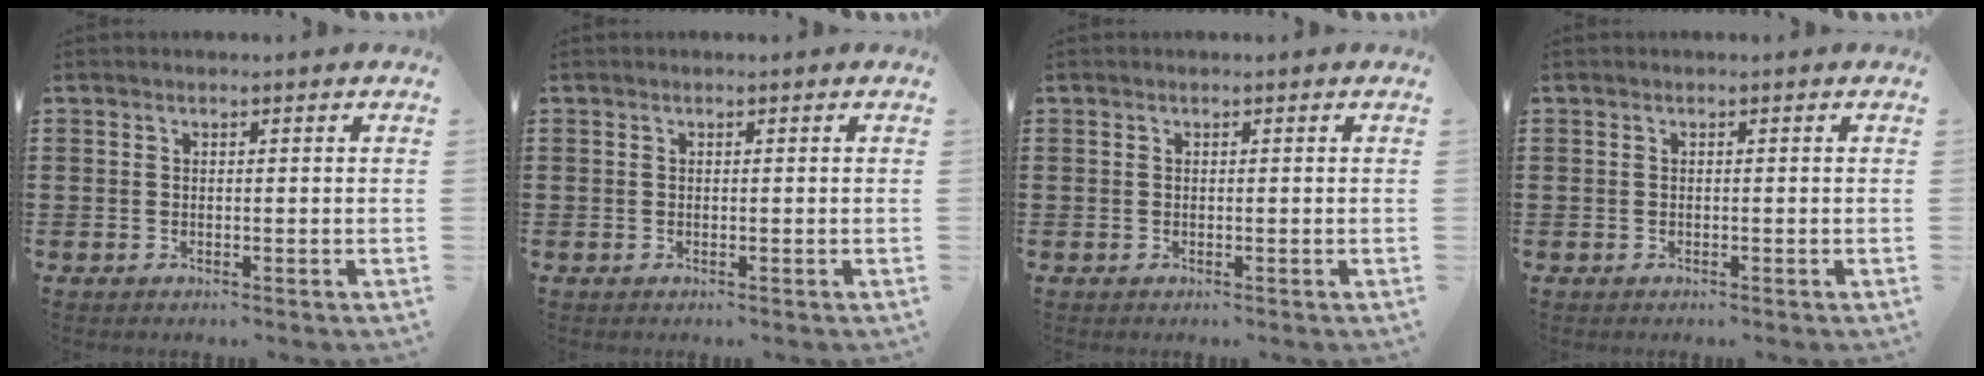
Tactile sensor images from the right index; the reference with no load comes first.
{"total": 0.0}
{"total": 0.0}
{"total": 0.0}